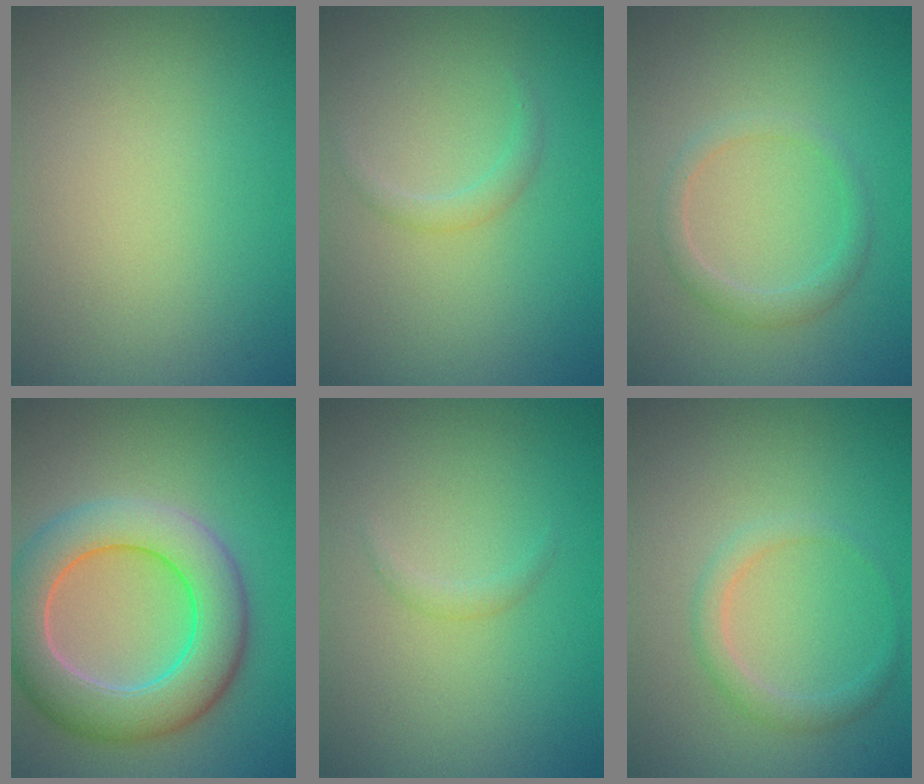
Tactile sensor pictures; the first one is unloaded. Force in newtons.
{"total": 1.1, "press": 1.1, "slide": 0.2}
{"total": 1.8, "press": 1.8, "slide": 0.1}
{"total": 8.2, "press": 8.2, "slide": 0.4}
{"total": 0.8, "press": 0.8, "slide": 0.1}
{"total": 1.7, "press": 1.7, "slide": 0.1}